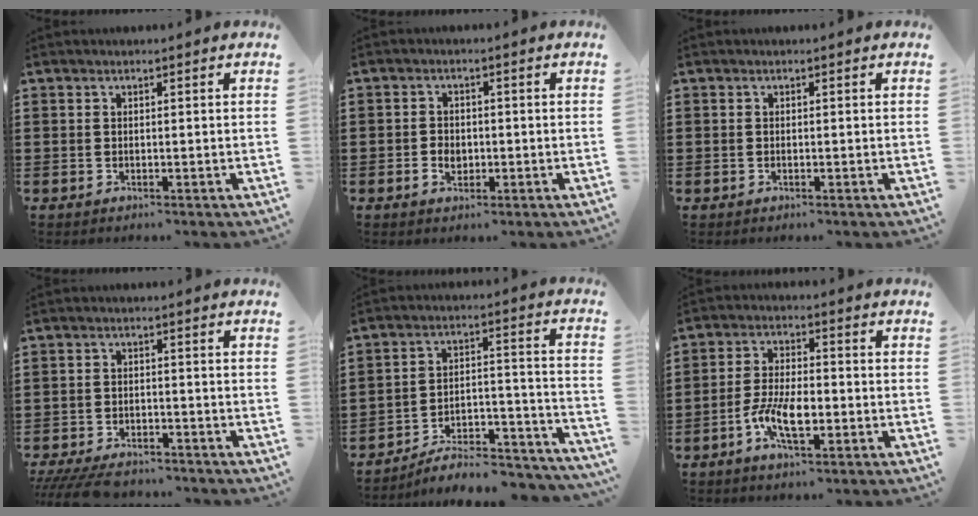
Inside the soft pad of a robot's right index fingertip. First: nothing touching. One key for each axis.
{"total": 2.4, "fx": -0.7, "fy": 1.6, "fz": 1.6, "tx": -0.033, "ty": -0.001, "tz": -0.014}
{"total": 0.0}
{"total": 4.5, "fx": -4.2, "fy": 0.9, "fz": 1.2, "tx": -0.040, "ty": -0.007, "tz": -0.088}
{"total": 6.3, "fx": -5.4, "fy": 1.9, "fz": 2.7, "tx": -0.038, "ty": 0.005, "tz": -0.102}
{"total": 7.4, "fx": -2.6, "fy": 3.1, "fz": 6.2, "tx": -0.137, "ty": -0.003, "tz": -0.052}